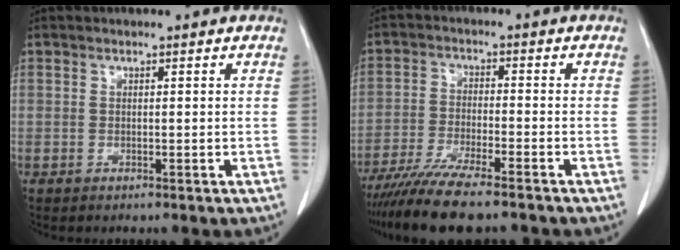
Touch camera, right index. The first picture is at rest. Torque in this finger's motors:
{"motor_torque": [0.57, -0.61, 0.50, 0.20]}